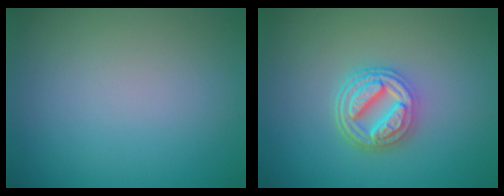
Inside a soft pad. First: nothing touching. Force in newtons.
{"total": 4.8, "press": 3.8, "slide": 3.1}